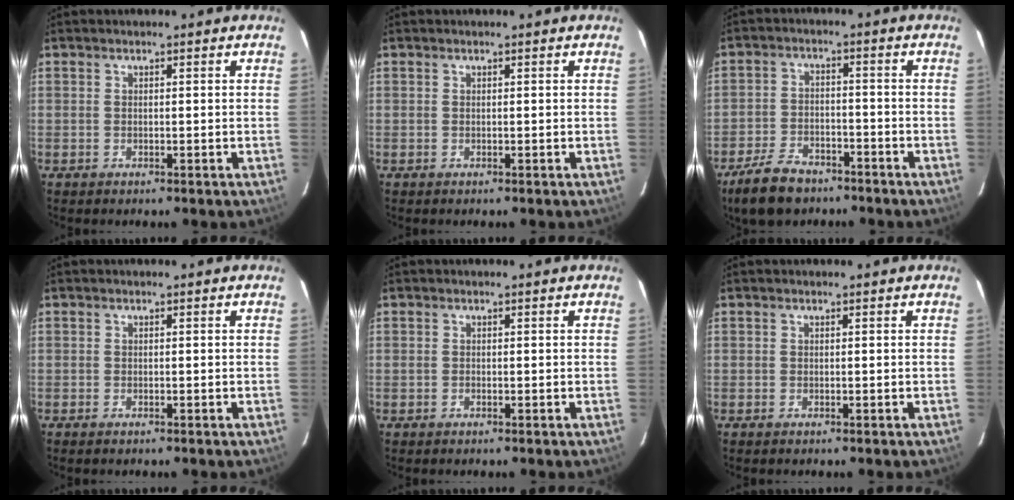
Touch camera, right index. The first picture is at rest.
{"total": 0.0}
{"total": 9.8, "force": [-7.3, 4.9, 4.2], "torque": [-0.118, 0.004, -0.124]}
{"total": 0.7, "force": [-0.6, 0.2, 0.2], "torque": [-0.005, -0.003, -0.011]}
{"total": 0.0}
{"total": 0.0}